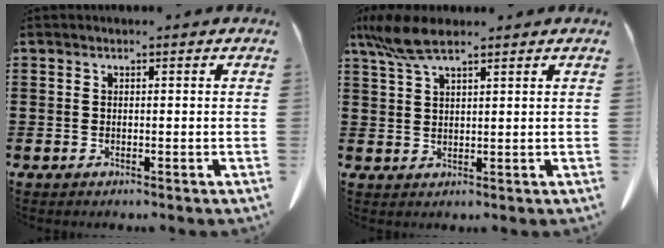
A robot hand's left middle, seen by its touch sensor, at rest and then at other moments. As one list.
[{"total": 6.2, "force": [4.3, 1.4, 4.2], "torque": [-0.099, -0.006, 0.078]}]